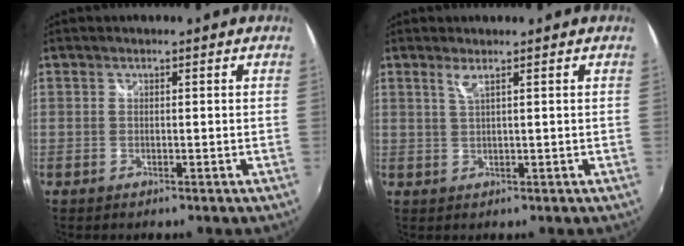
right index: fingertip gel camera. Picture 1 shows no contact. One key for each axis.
{"total": 1.7, "fx": 1.0, "fy": -0.3, "fz": 1.3, "tx": -0.026, "ty": -0.002, "tz": 0.019}